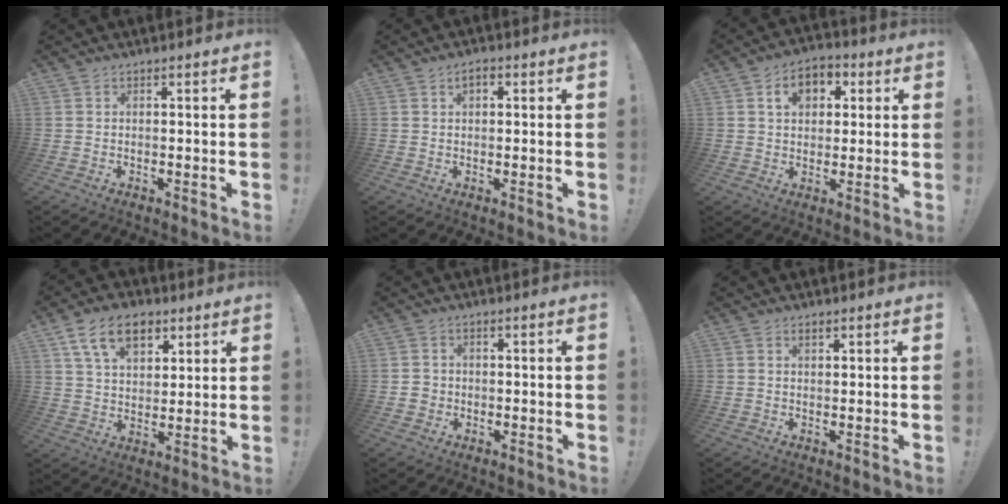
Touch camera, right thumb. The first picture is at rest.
{"total": 2.1, "force": [0.8, 1.1, 1.5], "torque": [-0.023, 0.003, 0.013]}
{"total": 8.8, "force": [3.0, 6.6, 5.0], "torque": [-0.075, 0.005, 0.055]}
{"total": 14.3, "force": [7.4, 8.9, 8.4], "torque": [-0.133, -0.021, 0.138]}
{"total": 2.9, "force": [0.2, 2.9, 0.4], "torque": [0.000, 0.005, 0.004]}
{"total": 1.4, "force": [0.9, 0.7, 0.7], "torque": [-0.012, 0.000, 0.017]}